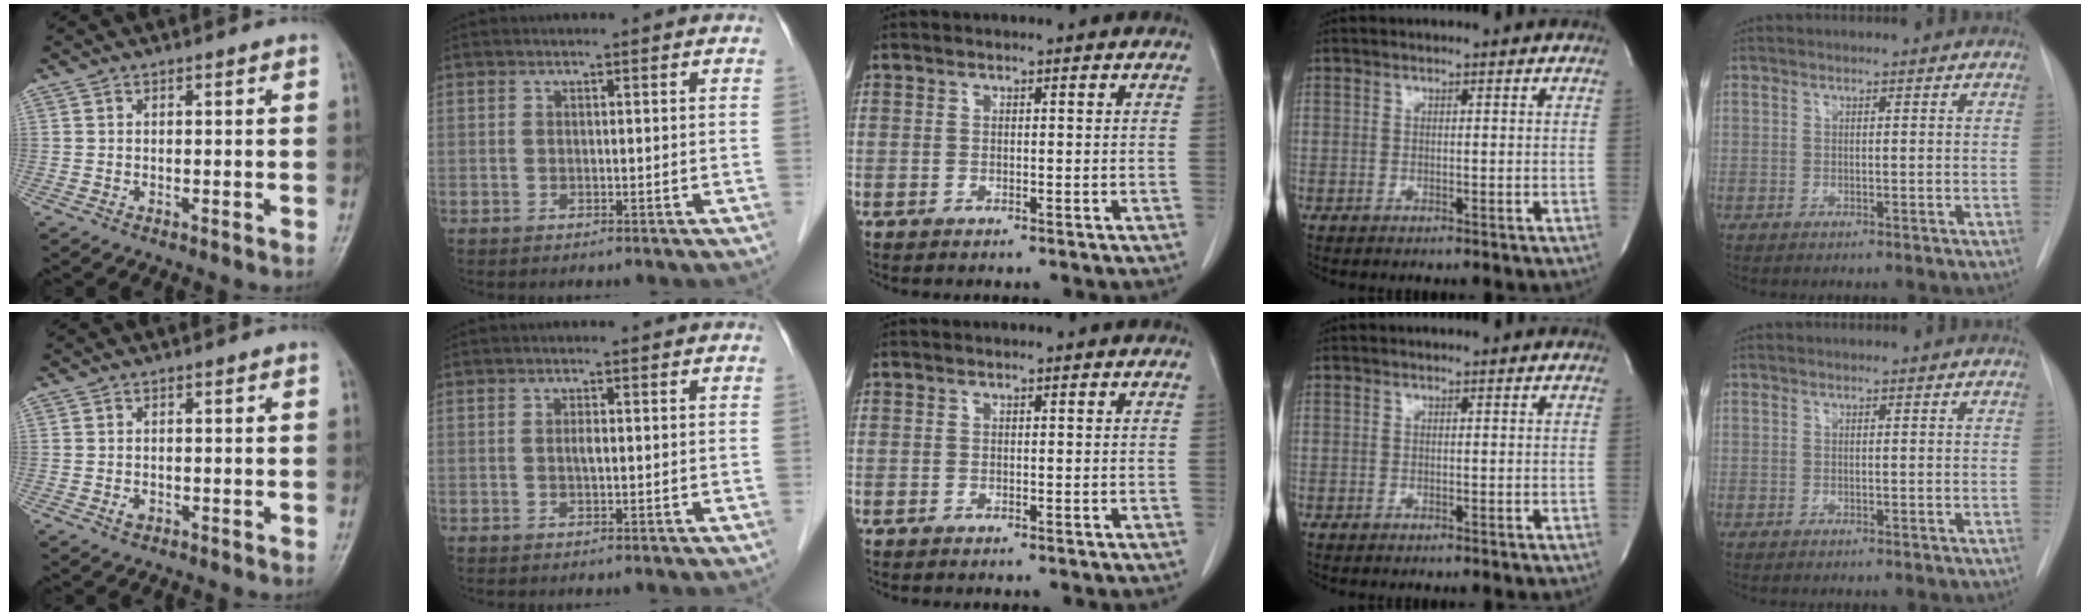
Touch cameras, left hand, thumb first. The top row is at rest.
{"thumb": {"total": 1.2, "force": [-0.3, 0.9, 0.7], "torque": [-0.007, 0.000, -0.005]}, "index": {"total": 0.8, "force": [0.1, 0.1, 0.8], "torque": [-0.016, 0.000, 0.000]}}